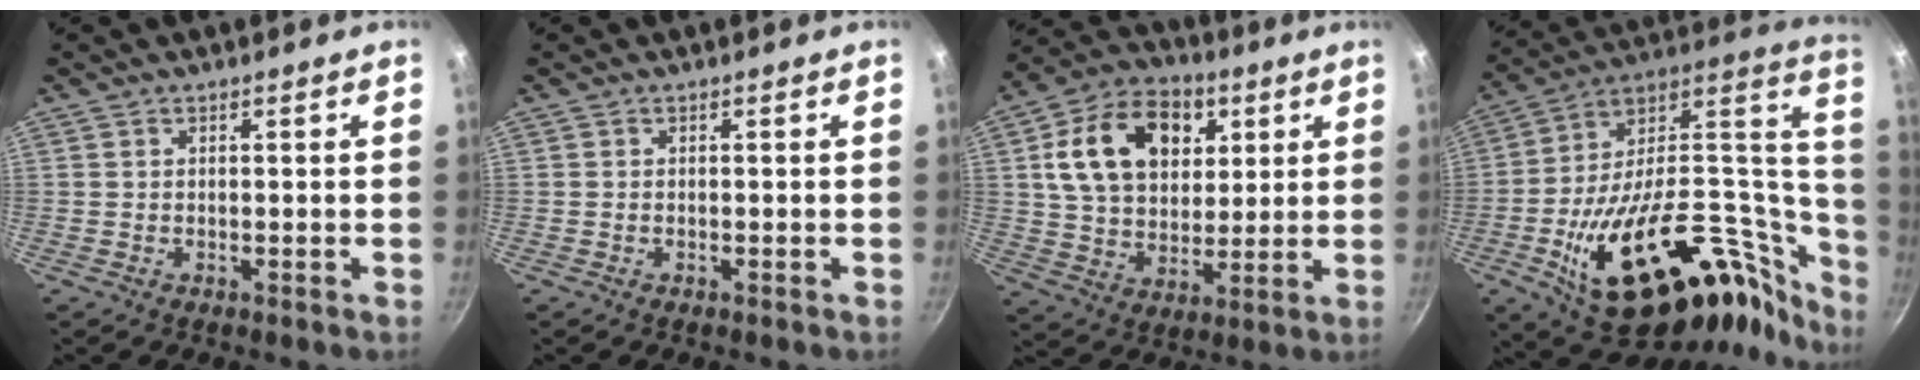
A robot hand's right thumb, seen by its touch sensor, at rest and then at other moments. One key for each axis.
{"total": 0.0}
{"total": 19.2, "fx": 5.9, "fy": 13.6, "fz": 12.2, "tx": -0.179, "ty": 0.002, "tz": 0.093}
{"total": 42.6, "fx": -14.0, "fy": 22.6, "fz": 33.3, "tx": -0.475, "ty": 0.082, "tz": -0.203}